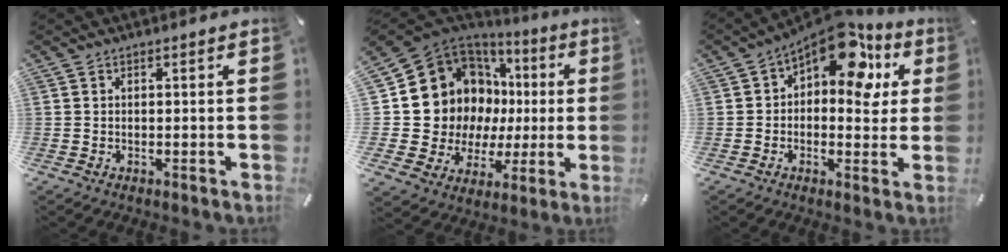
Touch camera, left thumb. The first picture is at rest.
{"total": 16.0, "force": [4.6, 13.8, 6.6], "torque": [-0.127, -0.060, 0.115]}
{"total": 16.2, "force": [8.9, 8.8, 10.3], "torque": [-0.141, -0.053, 0.152]}